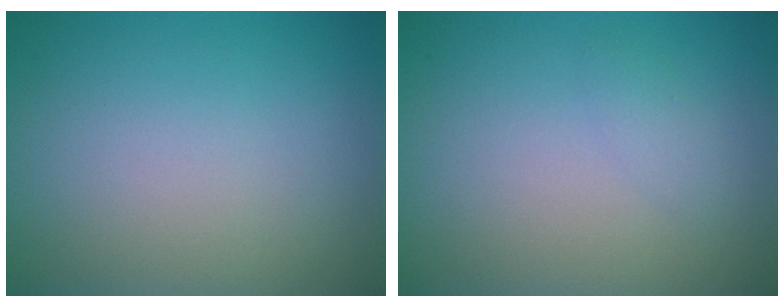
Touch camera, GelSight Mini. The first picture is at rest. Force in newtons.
{"total": 0.9, "press": 0.9, "slide": 0.2}